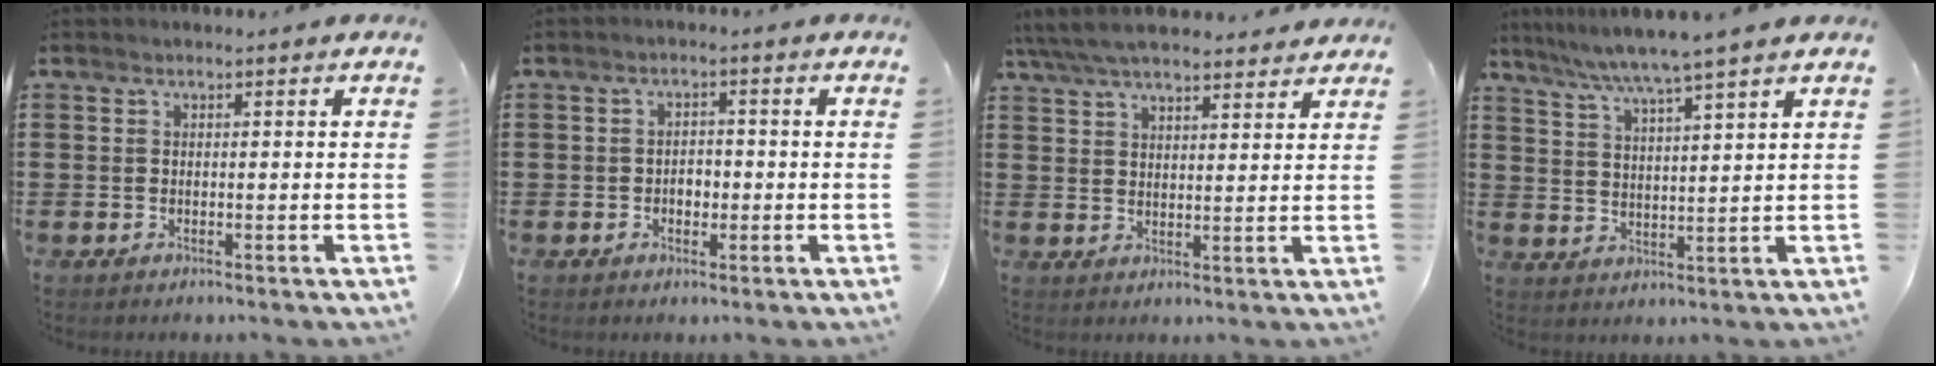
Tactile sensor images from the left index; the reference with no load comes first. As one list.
[{"total": 2.1, "force": [-0.6, 1.4, 1.5], "torque": [-0.031, 0.004, -0.014]}, {"total": 6.2, "force": [5.6, 1.2, 2.4], "torque": [-0.064, -0.015, 0.102]}, {"total": 5.4, "force": [4.6, -1.3, 2.4], "torque": [-0.063, -0.025, 0.076]}]